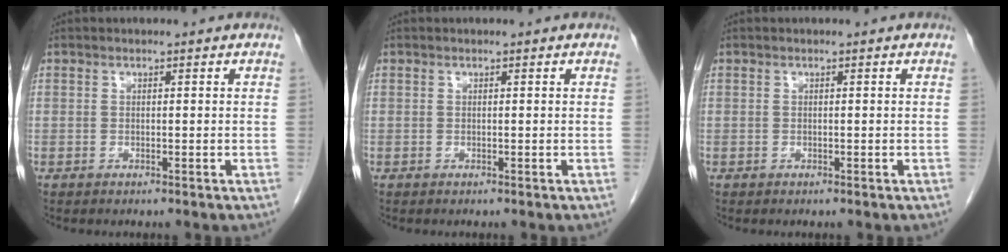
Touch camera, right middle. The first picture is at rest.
{"total": 0.0}
{"total": 0.0}